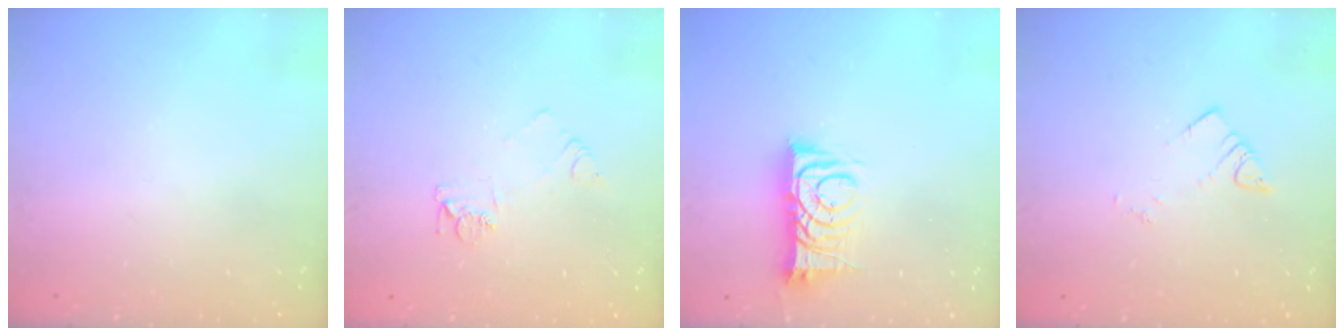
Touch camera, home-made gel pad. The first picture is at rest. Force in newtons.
{"total": 5.6, "press": 5.6, "slide": 0.5}
{"total": 9.2, "press": 9.2, "slide": 0.1}
{"total": 3.7, "press": 3.7, "slide": 0.5}